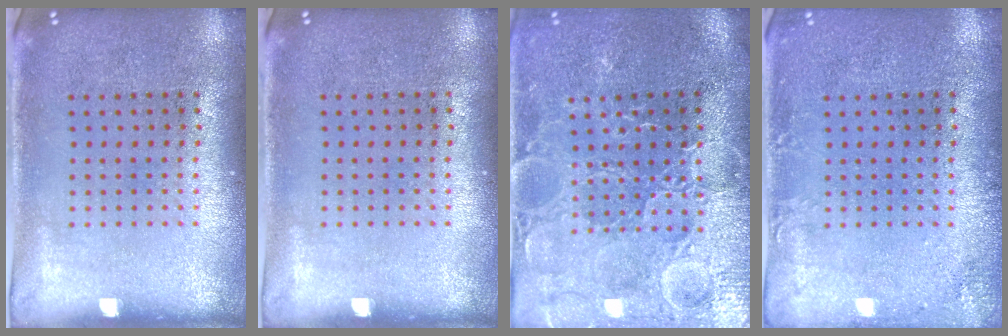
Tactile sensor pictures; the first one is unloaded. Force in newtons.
{"total": 0.0}
{"total": 3.7, "press": 3.6, "slide": 0.8}
{"total": 1.6, "press": 1.6, "slide": 0.1}